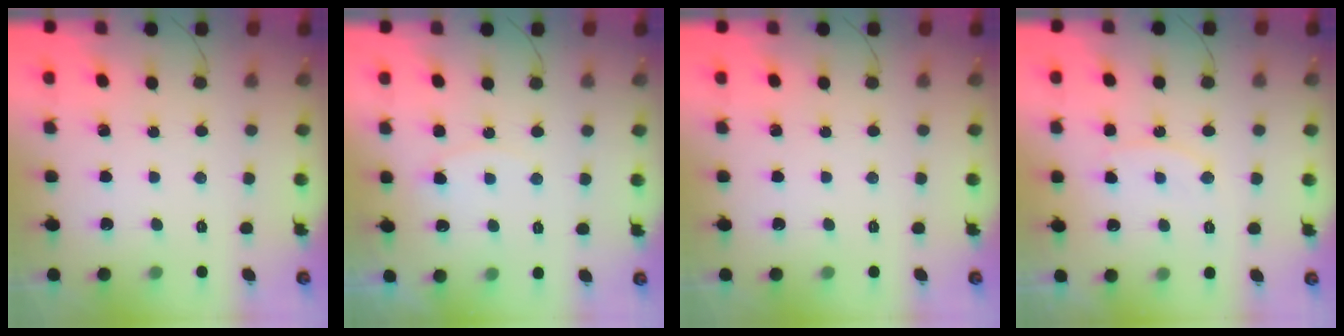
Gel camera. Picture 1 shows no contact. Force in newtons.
{"total": 6.5, "press": 6.5, "slide": 0.7}
{"total": 0.0}
{"total": 7.7, "press": 7.7, "slide": 0.3}